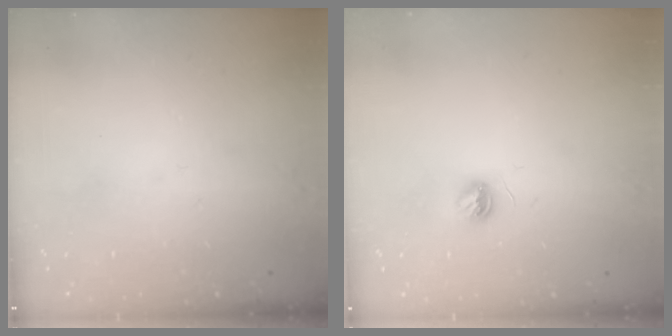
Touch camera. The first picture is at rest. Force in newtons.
{"total": 4.9, "press": 4.9, "slide": 0.4}